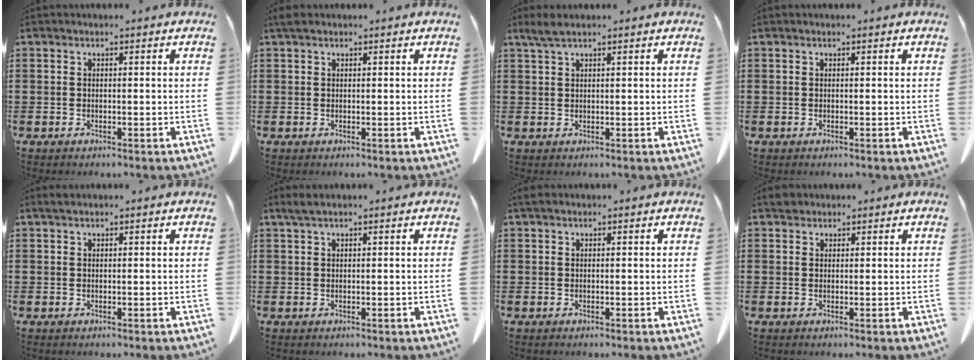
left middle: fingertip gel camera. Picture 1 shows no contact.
{"total": 0.8, "force": [0.5, 0.3, 0.6], "torque": [-0.014, 0.002, 0.009]}
{"total": 2.1, "force": [1.4, 0.3, 1.5], "torque": [-0.033, 0.001, 0.027]}
{"total": 0.0}
{"total": 0.7, "force": [0.5, 0.1, 0.4], "torque": [-0.010, 0.002, 0.009]}
{"total": 1.5, "force": [1.0, 0.2, 1.1], "torque": [-0.025, 0.001, 0.018]}
{"total": 0.6, "force": [0.4, 0.3, 0.4], "torque": [-0.011, 0.004, 0.006]}
{"total": 1.6, "force": [1.4, 0.7, 0.2], "torque": [-0.010, 0.004, 0.029]}